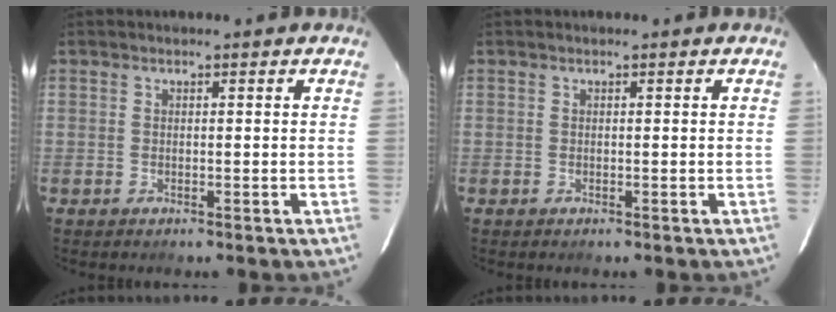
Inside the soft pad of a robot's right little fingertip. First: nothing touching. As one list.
[{"total": 0.0}]